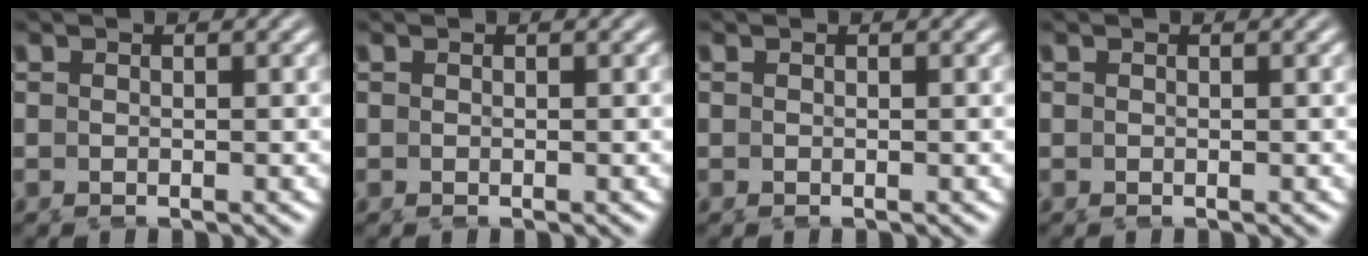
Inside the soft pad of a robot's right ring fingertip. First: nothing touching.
{"total": 0.0}
{"total": 0.0}
{"total": 0.0}